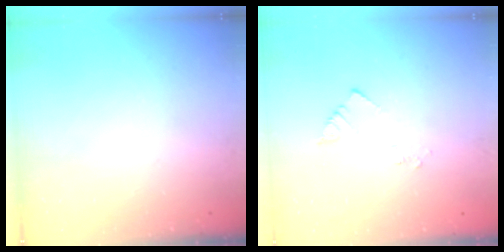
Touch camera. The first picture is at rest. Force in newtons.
{"total": 2.1, "press": 2.1, "slide": 0.3}